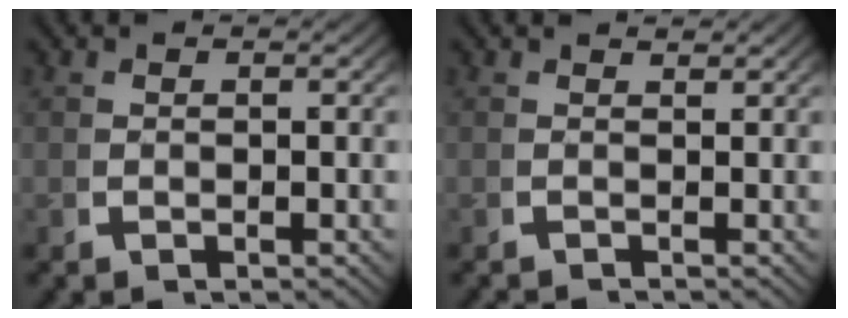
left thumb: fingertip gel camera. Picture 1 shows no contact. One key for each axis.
{"total": 0.0}